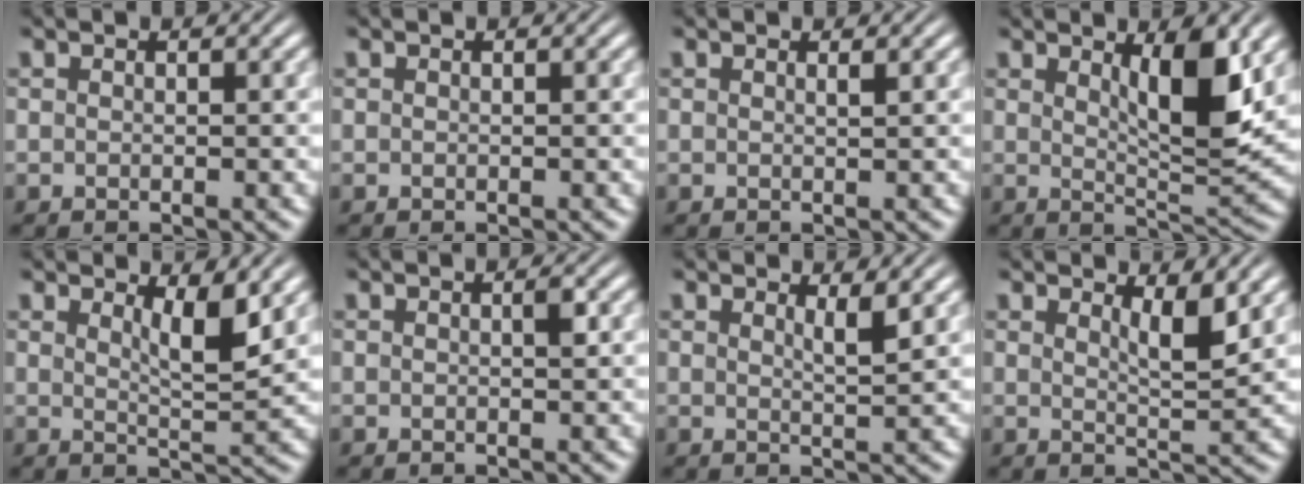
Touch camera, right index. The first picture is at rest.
{"total": 0.0}
{"total": 0.5, "force": [0.3, -0.3, 0.3], "torque": [-0.003, -0.005, 0.007]}
{"total": 5.2, "force": [2.1, 0.8, 4.7], "torque": [-0.078, -0.021, 0.040]}
{"total": 3.2, "force": [1.8, 0.3, 2.6], "torque": [-0.038, -0.019, 0.033]}
{"total": 0.7, "force": [0.1, 0.1, 0.7], "torque": [-0.007, 0.003, 0.000]}
{"total": 1.7, "force": [1.2, -0.3, 1.2], "torque": [-0.017, -0.015, 0.023]}
{"total": 2.7, "force": [1.6, 0.2, 2.1], "torque": [-0.030, -0.019, 0.031]}